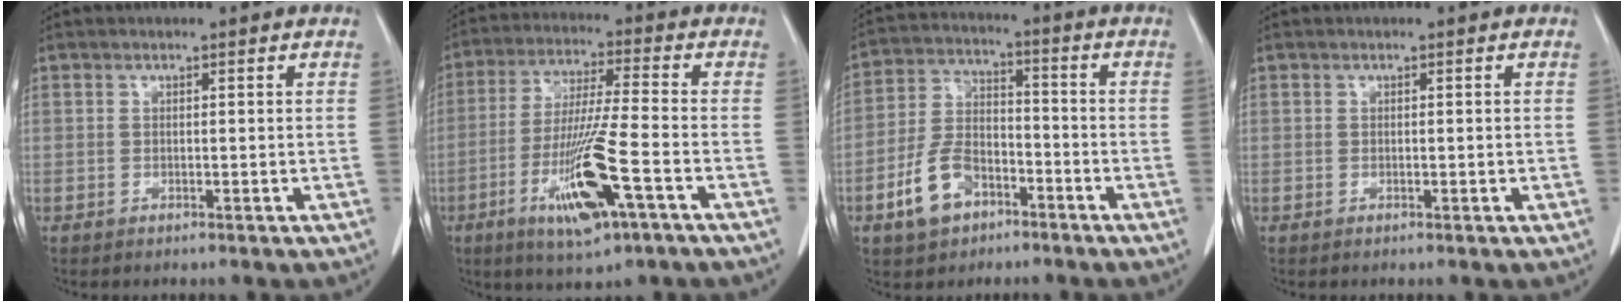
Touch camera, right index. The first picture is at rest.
{"total": 13.4, "force": [-5.4, 0.7, 12.2], "torque": [-0.241, -0.022, -0.092]}
{"total": 9.4, "force": [-5.1, 5.6, 5.6], "torque": [-0.128, 0.011, -0.092]}
{"total": 0.0}